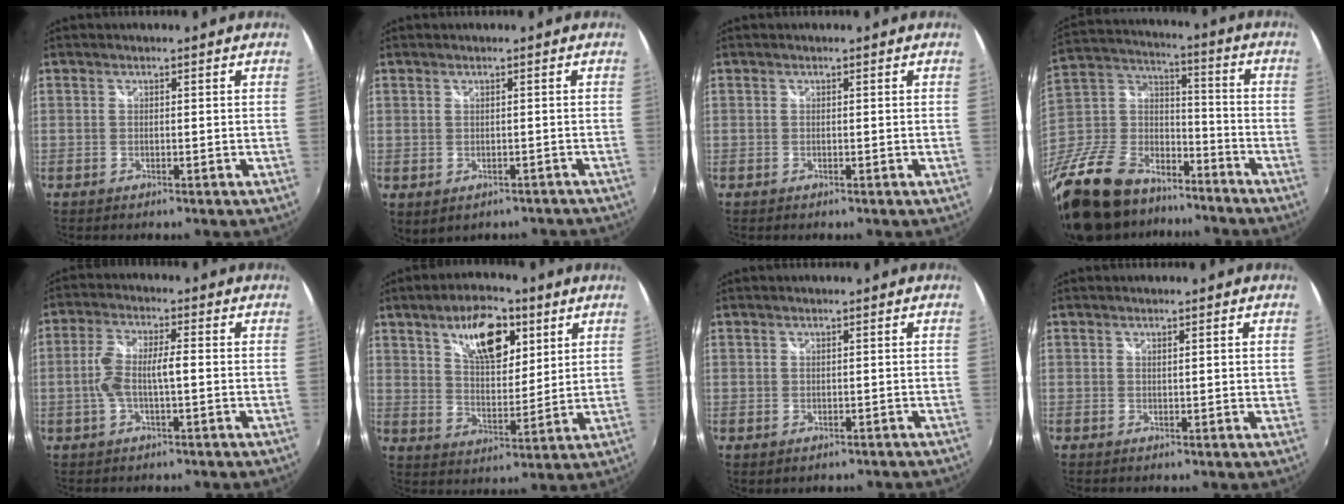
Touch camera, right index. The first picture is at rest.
{"total": 4.3, "force": [-2.4, 2.7, 2.3], "torque": [-0.041, -0.011, -0.021]}
{"total": 0.0}
{"total": 29.7, "force": [-19.8, 16.8, 14.5], "torque": [-0.356, 0.017, -0.314]}
{"total": 6.5, "force": [-0.8, 2.0, 6.2], "torque": [-0.125, 0.010, -0.010]}
{"total": 12.8, "force": [6.6, 5.9, 9.2], "torque": [-0.146, 0.013, 0.114]}
{"total": 0.8, "force": [0.0, 0.7, 0.4], "torque": [-0.005, -0.001, 0.002]}
{"total": 1.5, "force": [0.7, 0.2, 1.3], "torque": [-0.016, 0.003, 0.012]}